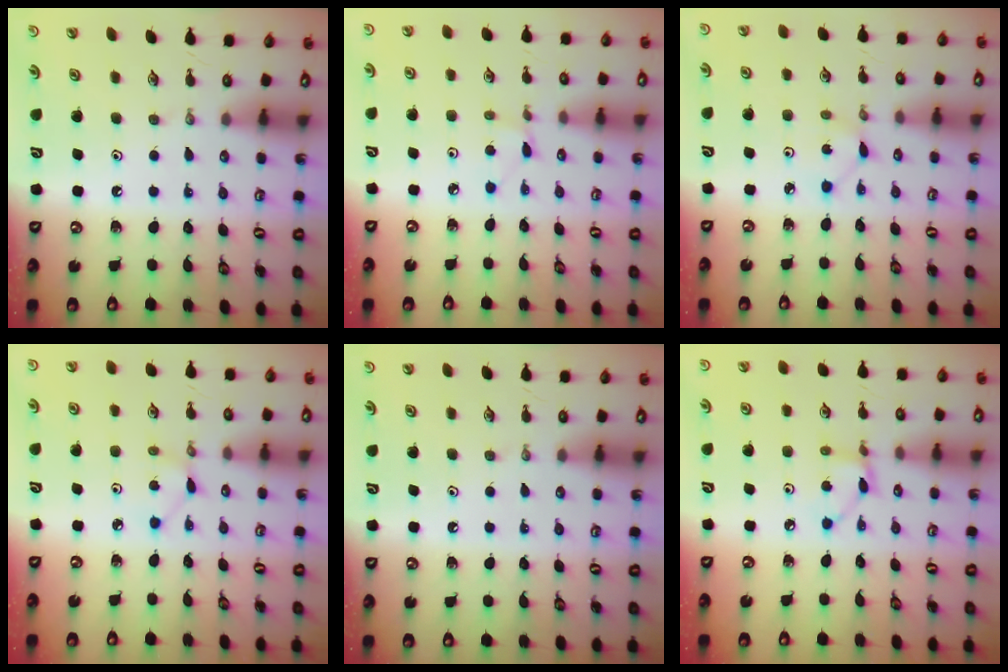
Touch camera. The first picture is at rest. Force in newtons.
{"total": 1.5, "press": 1.5, "slide": 0.2}
{"total": 1.0, "press": 1.0, "slide": 0.1}
{"total": 1.9, "press": 1.9, "slide": 0.2}
{"total": 0.0}
{"total": 4.4, "press": 4.3, "slide": 0.5}